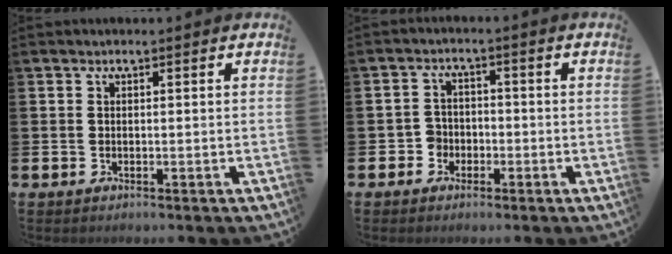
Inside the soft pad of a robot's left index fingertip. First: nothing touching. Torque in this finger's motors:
{"motor_torque": [-0.23, 0.14, -0.03, -0.01]}